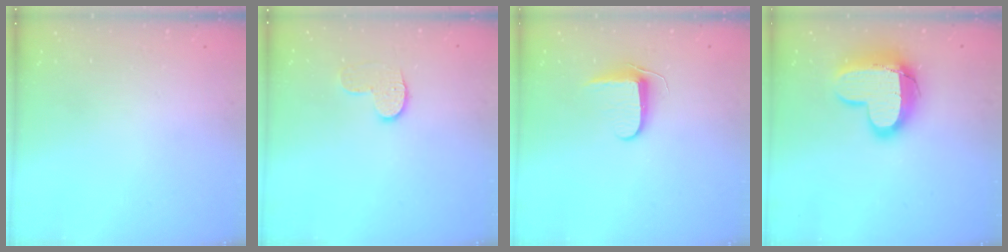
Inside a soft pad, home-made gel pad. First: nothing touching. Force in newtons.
{"total": 8.2, "press": 8.2, "slide": 0.3}
{"total": 7.7, "press": 7.6, "slide": 0.8}
{"total": 15.4, "press": 15.4, "slide": 1.1}